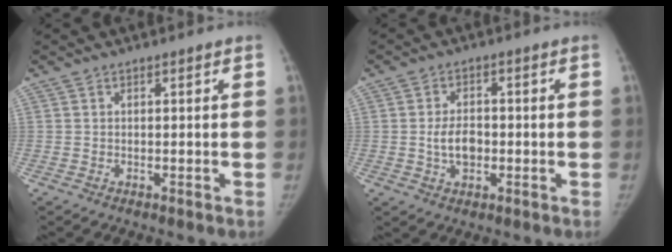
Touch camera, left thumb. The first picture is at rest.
{"total": 5.1, "force": [-0.8, 3.3, 3.8], "torque": [-0.060, 0.009, -0.013]}